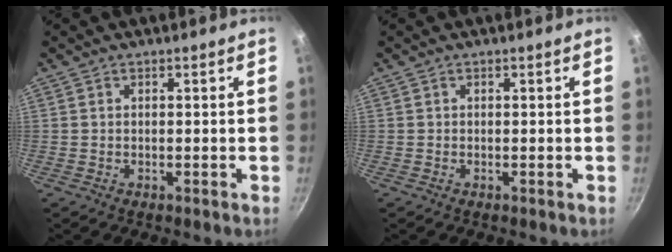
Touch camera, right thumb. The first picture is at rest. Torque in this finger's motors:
{"motor_torque": [-0.38, 0.38, 0.00, 0.00, 0.01]}